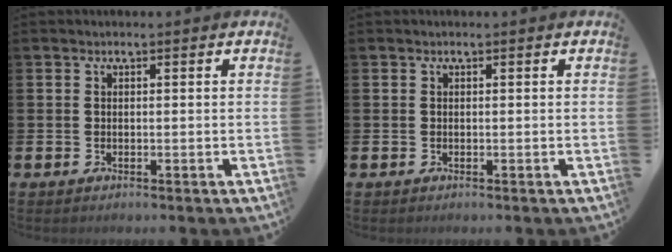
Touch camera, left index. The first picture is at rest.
{"total": 0.0}